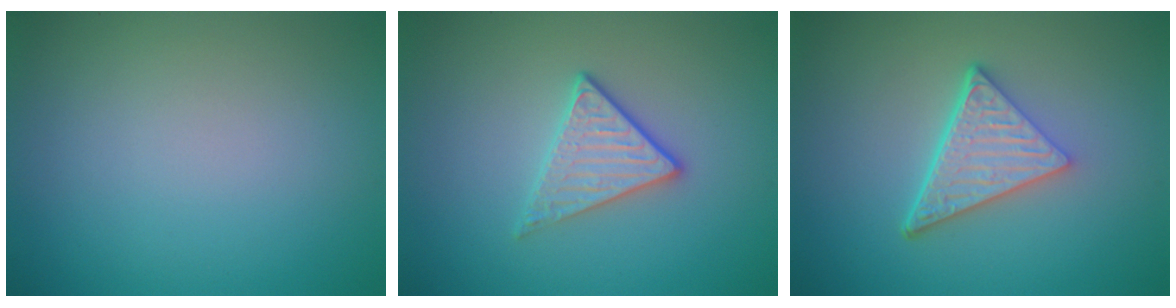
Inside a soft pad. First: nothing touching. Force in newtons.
{"total": 2.7, "press": 2.4, "slide": 1.2}
{"total": 5.1, "press": 3.5, "slide": 3.7}